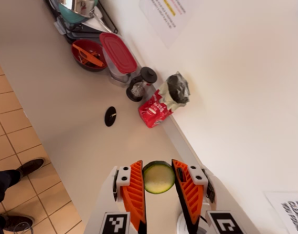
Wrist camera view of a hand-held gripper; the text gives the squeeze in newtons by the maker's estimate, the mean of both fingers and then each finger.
{"total": 8.9, "left": 9.2, "right": 8.7}